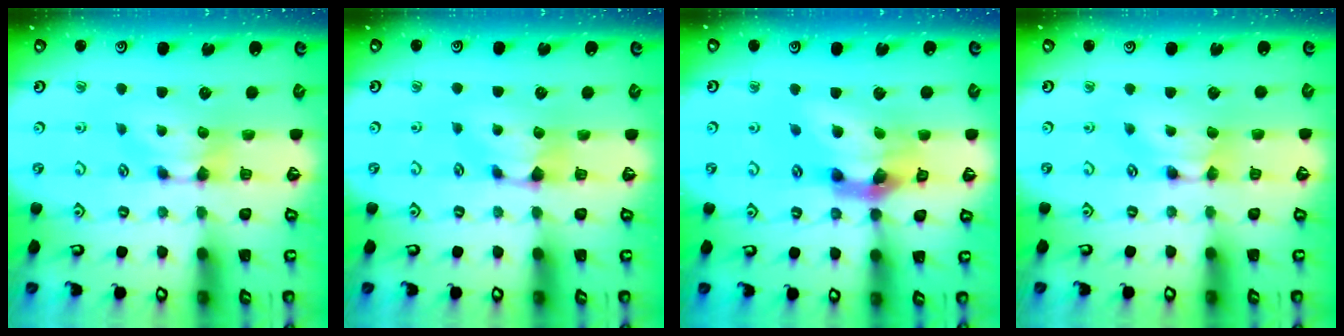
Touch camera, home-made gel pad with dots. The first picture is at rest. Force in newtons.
{"total": 0.9, "press": 0.7, "slide": 0.6}
{"total": 9.2, "press": 8.7, "slide": 2.9}
{"total": 1.5, "press": 1.5, "slide": 0.2}